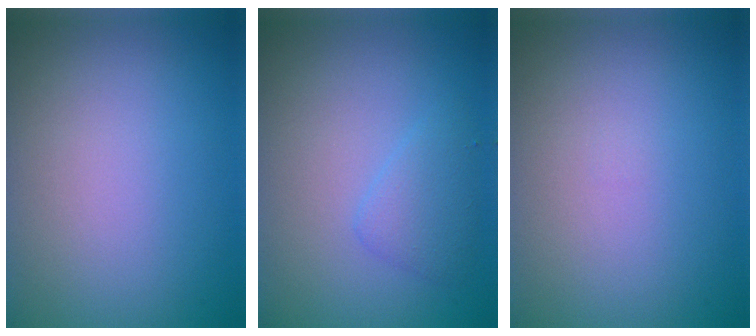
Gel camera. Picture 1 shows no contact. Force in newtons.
{"total": 1.9, "press": 1.9, "slide": 0.0}
{"total": 0.0}